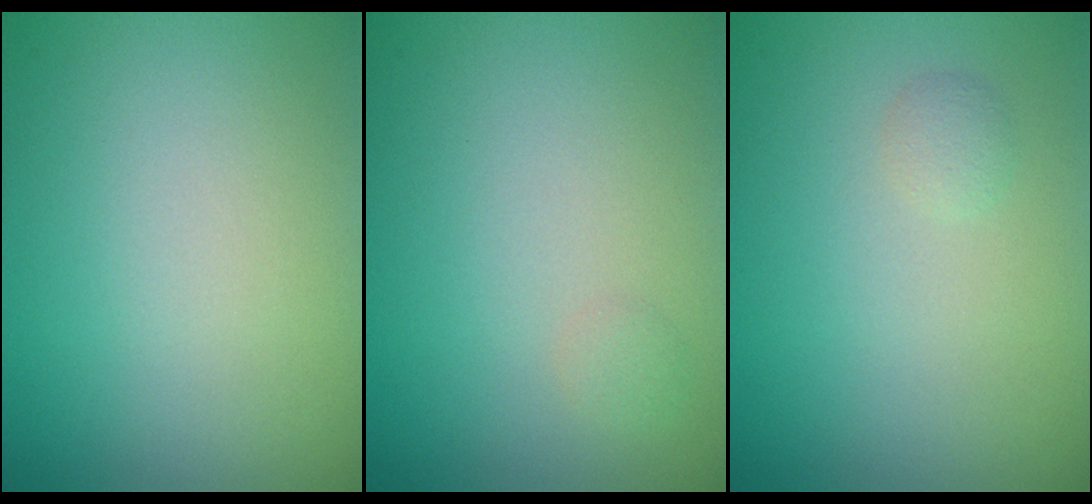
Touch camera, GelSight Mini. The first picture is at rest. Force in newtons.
{"total": 0.6, "press": 0.6, "slide": 0.0}
{"total": 0.7, "press": 0.7, "slide": 0.1}